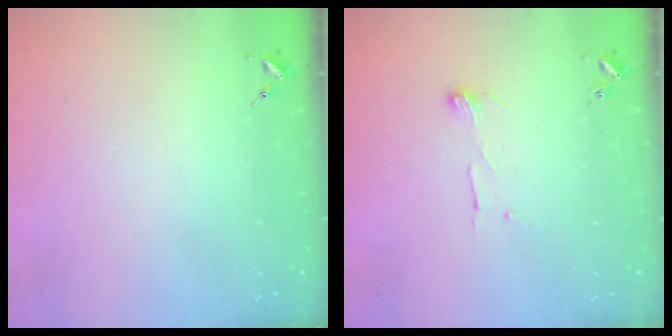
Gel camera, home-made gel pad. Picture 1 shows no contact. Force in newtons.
{"total": 6.5, "press": 6.5, "slide": 0.6}